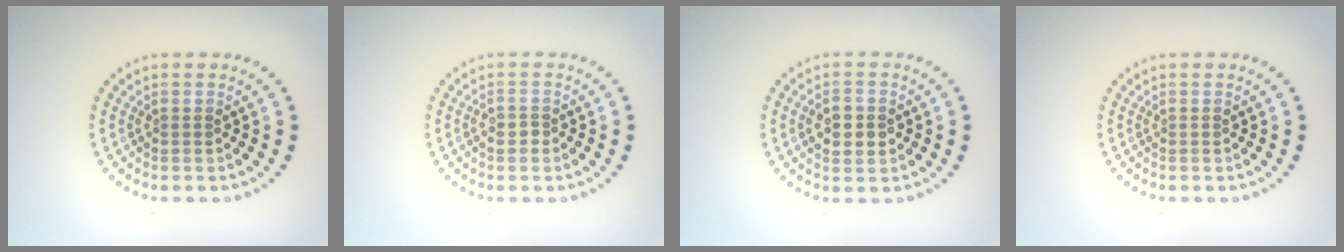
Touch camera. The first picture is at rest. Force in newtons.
{"total": 1.3, "press": 1.2, "slide": 0.6}
{"total": 2.9, "press": 2.9, "slide": 0.1}
{"total": 0.0}